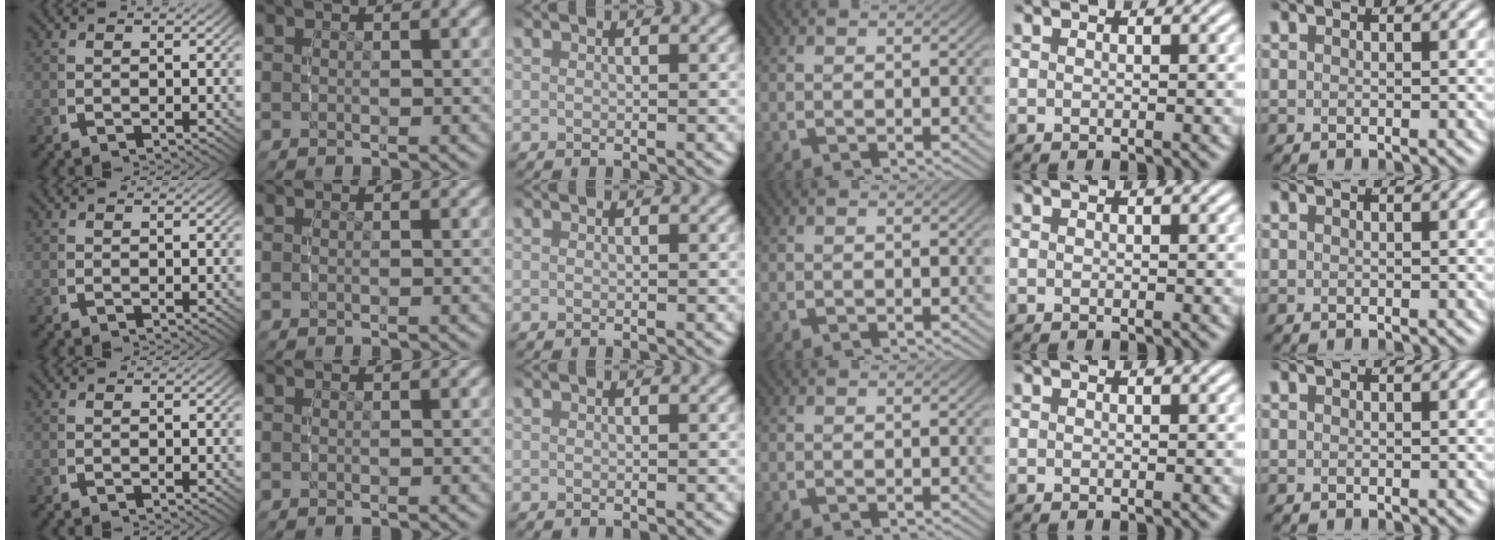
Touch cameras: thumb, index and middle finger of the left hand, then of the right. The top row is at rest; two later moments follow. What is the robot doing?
{"motion": "grasp_and_lifting", "object": "ethernet cable"}